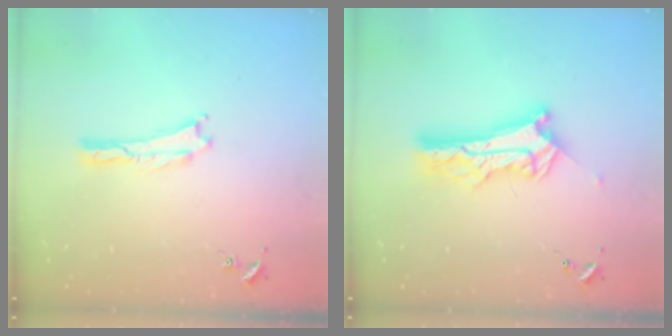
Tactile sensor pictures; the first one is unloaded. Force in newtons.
{"total": 10.5, "press": 10.5, "slide": 0.8}